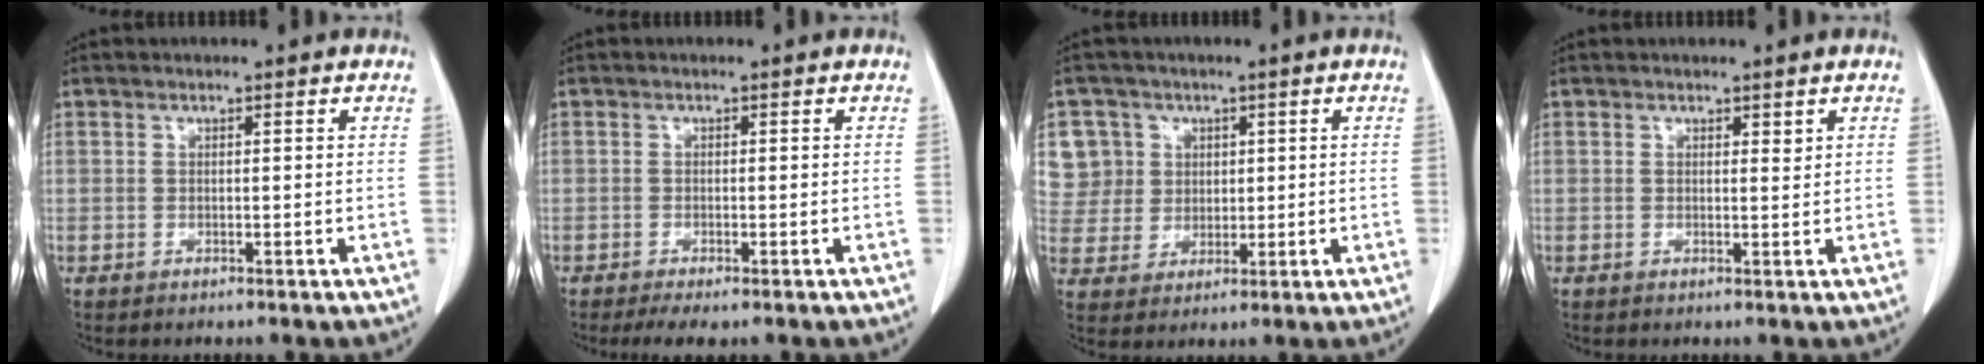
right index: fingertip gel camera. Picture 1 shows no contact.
{"total": 3.0, "force": [-2.1, 0.6, 2.0], "torque": [-0.035, -0.009, -0.032]}
{"total": 8.1, "force": [2.8, 7.6, 0.2], "torque": [0.004, 0.022, 0.063]}
{"total": 0.7, "force": [0.6, 0.3, 0.4], "torque": [-0.007, -0.005, 0.007]}